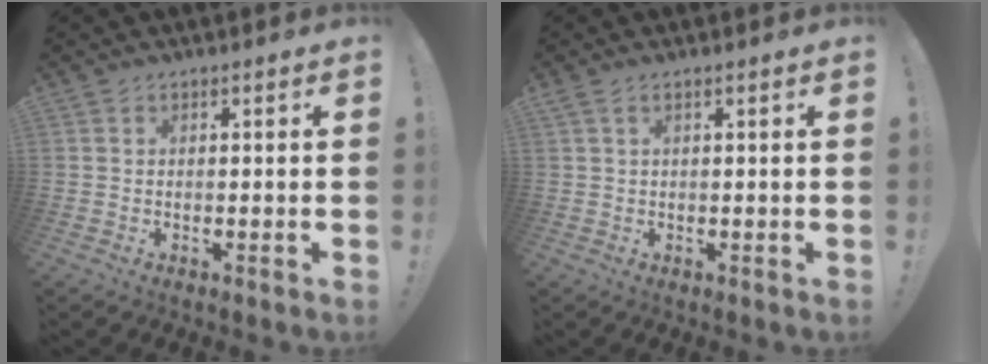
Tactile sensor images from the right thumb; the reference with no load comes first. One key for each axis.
{"total": 1.6, "fx": 0.7, "fy": 0.1, "fz": 1.4, "tx": -0.036, "ty": 0.003, "tz": 0.013}